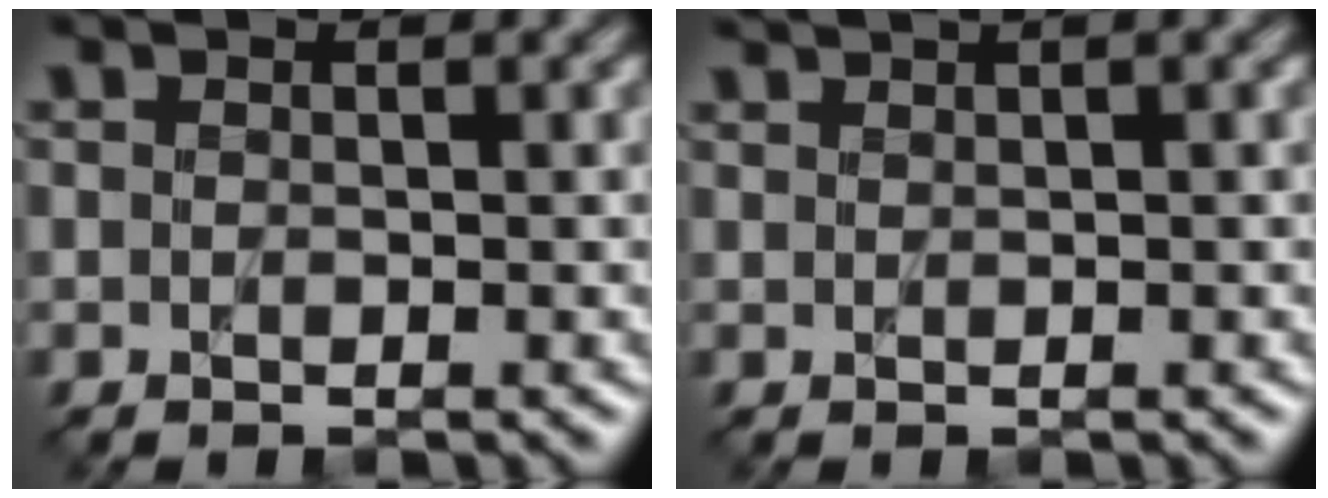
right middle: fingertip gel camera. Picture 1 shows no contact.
{"total": 3.1, "force": [2.1, 1.0, 2.0], "torque": [-0.016, 0.017, 0.011]}